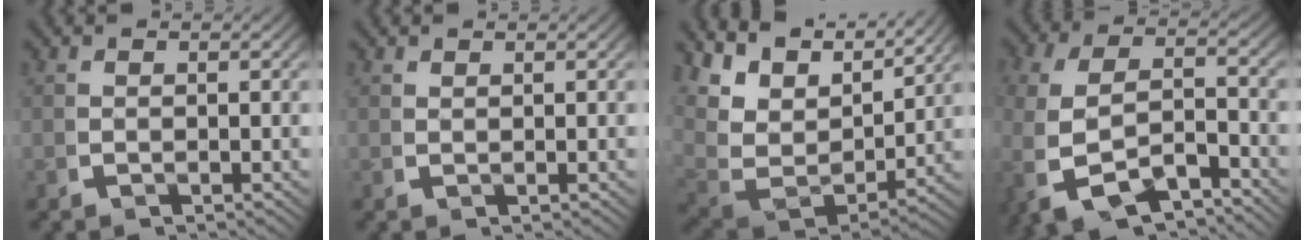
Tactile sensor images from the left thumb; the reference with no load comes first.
{"total": 0.7, "force": [0.7, -0.2, -0.1], "torque": [0.005, 0.002, 0.018]}
{"total": 10.0, "force": [4.1, 5.9, 7.0], "torque": [-0.159, -0.007, 0.068]}
{"total": 7.3, "force": [-2.5, 4.2, 5.4], "torque": [-0.122, -0.023, -0.028]}